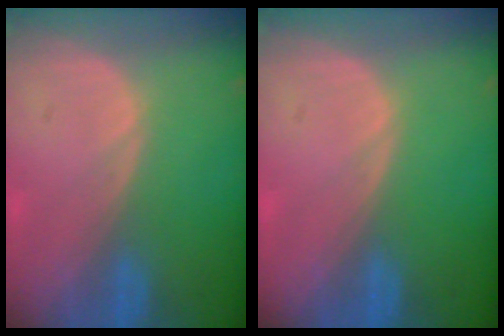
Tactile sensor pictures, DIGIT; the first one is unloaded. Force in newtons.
{"total": 0.0}